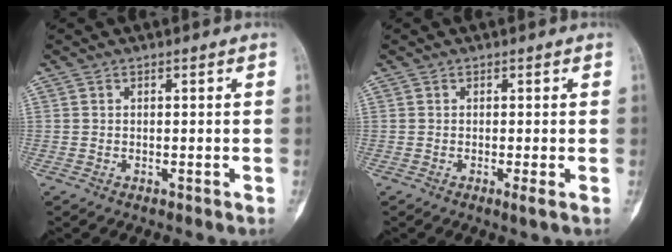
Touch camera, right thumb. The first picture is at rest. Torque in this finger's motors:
{"motor_torque": [0.39, -0.32, 0.07, -0.07, 0.09]}